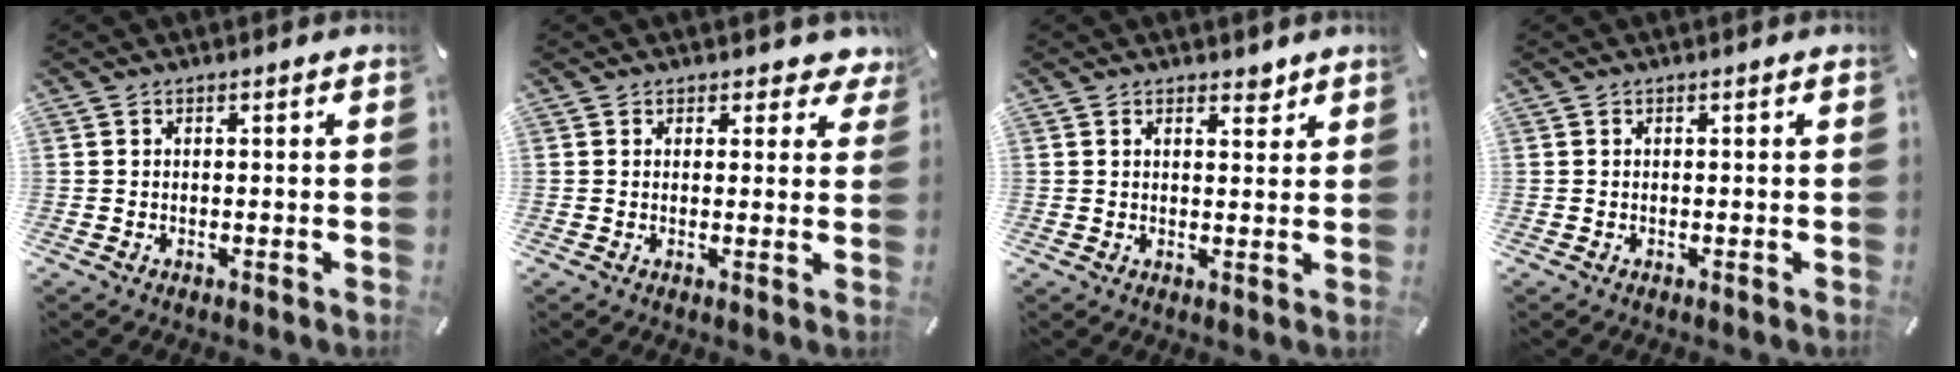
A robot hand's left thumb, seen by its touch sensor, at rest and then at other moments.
{"total": 2.6, "force": [1.6, 1.8, 1.1], "torque": [-0.002, -0.003, 0.024]}
{"total": 2.7, "force": [2.1, 1.2, 1.2], "torque": [-0.010, -0.010, 0.034]}
{"total": 0.0}